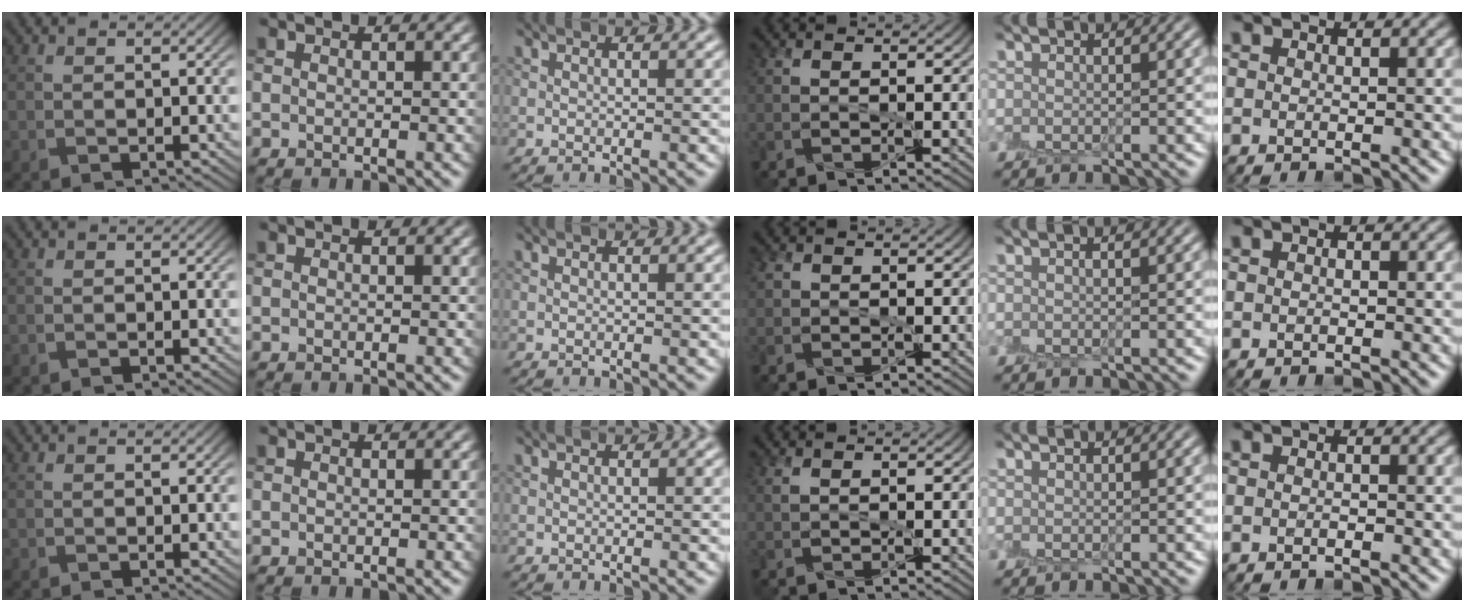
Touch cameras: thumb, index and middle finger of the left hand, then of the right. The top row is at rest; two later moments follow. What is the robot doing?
{"motion": "peel", "object": "sticky note"}